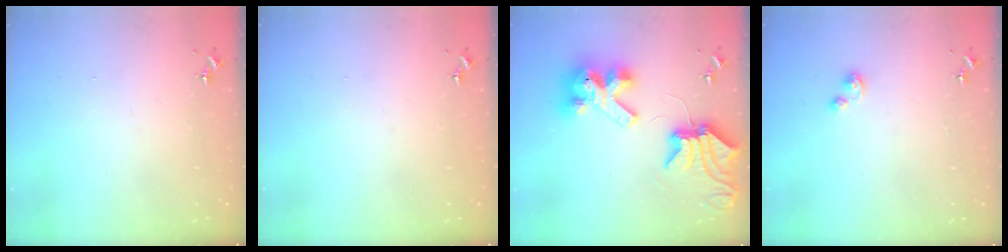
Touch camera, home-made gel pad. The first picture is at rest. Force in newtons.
{"total": 0.0}
{"total": 14.5, "press": 14.3, "slide": 1.8}
{"total": 2.9, "press": 2.9, "slide": 0.3}